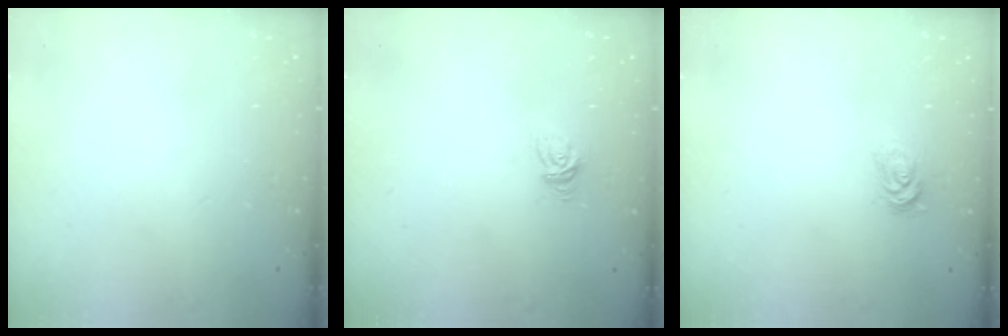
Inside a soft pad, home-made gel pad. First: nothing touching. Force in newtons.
{"total": 5.9, "press": 5.9, "slide": 0.4}
{"total": 2.6, "press": 2.6, "slide": 0.4}